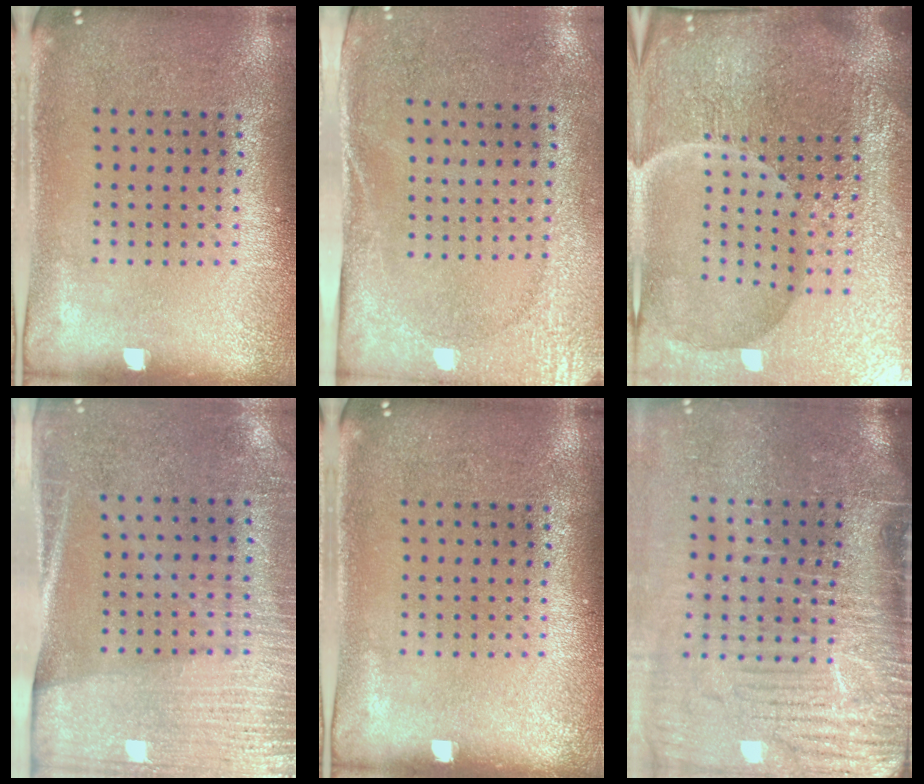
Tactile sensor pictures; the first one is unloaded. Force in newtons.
{"total": 2.7, "press": 2.2, "slide": 1.6}
{"total": 7.2, "press": 6.3, "slide": 3.4}
{"total": 2.8, "press": 2.5, "slide": 1.3}
{"total": 0.0}
{"total": 5.0, "press": 4.2, "slide": 2.8}